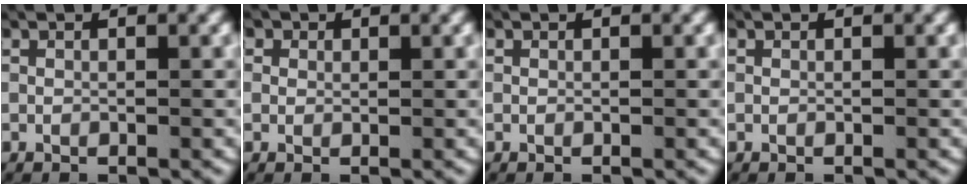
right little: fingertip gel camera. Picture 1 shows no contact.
{"total": 1.6, "force": [0.5, 1.5, 0.3], "torque": [-0.017, 0.000, 0.001]}
{"total": 0.0}
{"total": 0.0}